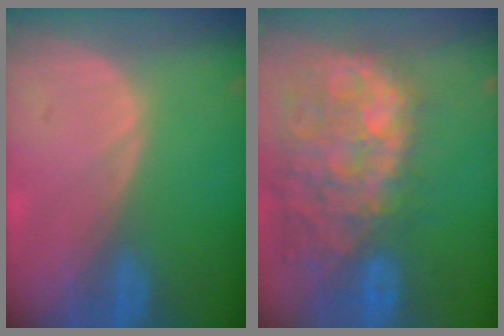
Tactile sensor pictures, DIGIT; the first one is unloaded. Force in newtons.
{"total": 14.3, "press": 11.6, "slide": 8.3}